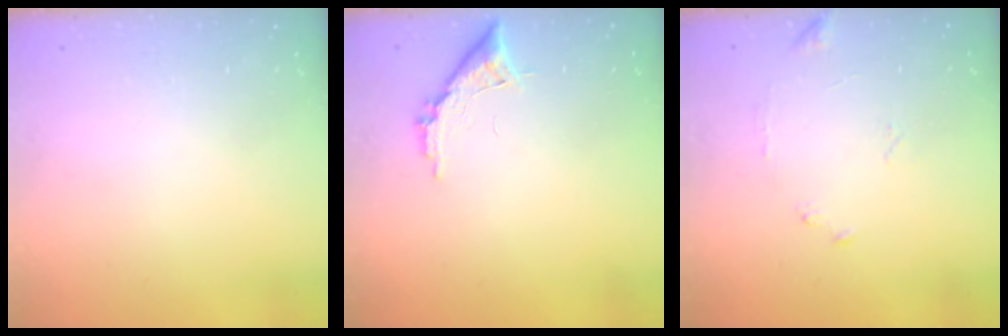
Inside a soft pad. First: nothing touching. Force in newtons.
{"total": 9.0, "press": 9.0, "slide": 0.4}
{"total": 8.4, "press": 8.3, "slide": 0.5}